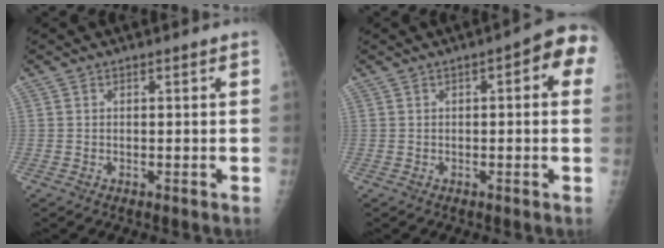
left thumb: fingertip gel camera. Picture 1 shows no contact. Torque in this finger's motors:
{"motor_torque": [-0.11, 0.11, 0.14, 0.17, 0.09]}